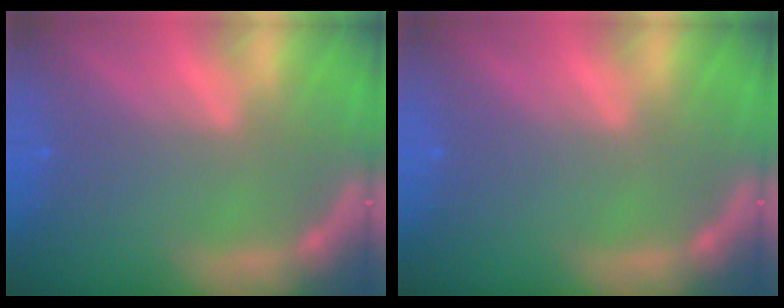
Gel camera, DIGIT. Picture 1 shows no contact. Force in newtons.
{"total": 0.0}